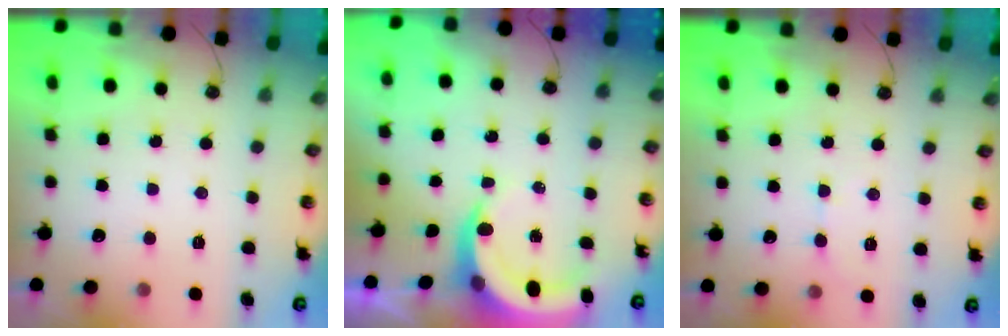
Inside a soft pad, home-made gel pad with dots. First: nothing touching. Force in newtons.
{"total": 6.6, "press": 6.5, "slide": 0.8}
{"total": 6.7, "press": 6.7, "slide": 0.3}